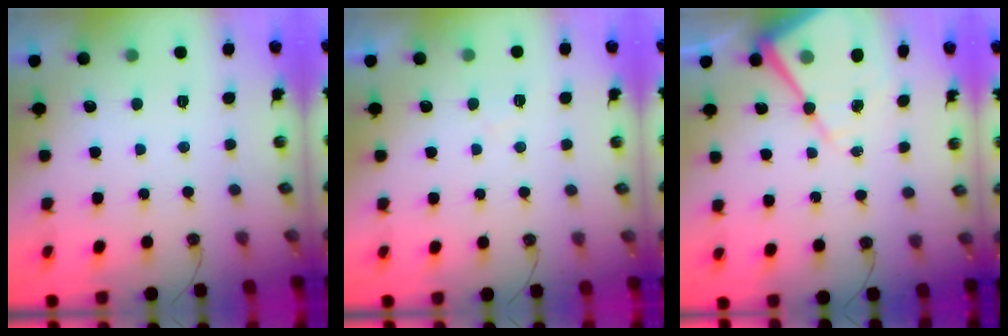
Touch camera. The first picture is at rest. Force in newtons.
{"total": 4.8, "press": 4.7, "slide": 0.9}
{"total": 12.5, "press": 12.4, "slide": 0.9}